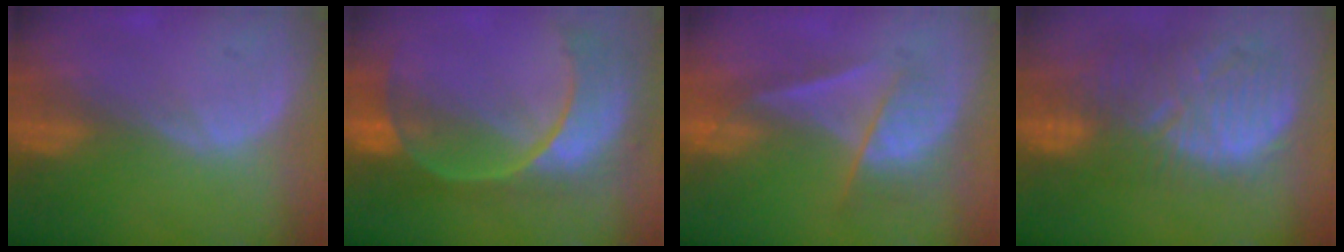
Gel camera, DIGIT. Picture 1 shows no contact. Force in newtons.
{"total": 11.7, "press": 9.5, "slide": 6.8}
{"total": 7.2, "press": 6.0, "slide": 3.9}
{"total": 12.6, "press": 11.2, "slide": 5.8}